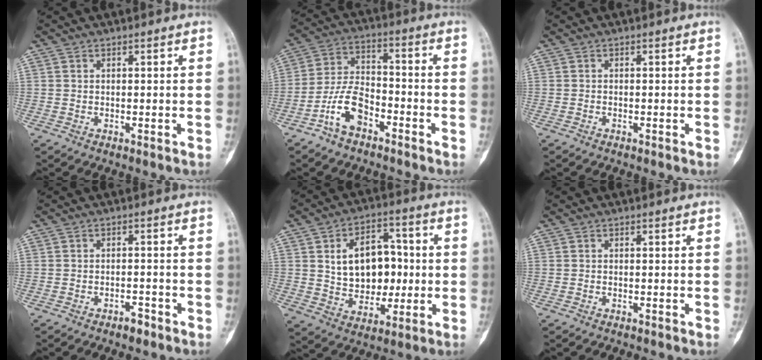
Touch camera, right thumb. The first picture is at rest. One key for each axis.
{"total": 9.2, "fx": -5.2, "fy": 5.0, "fz": 5.8, "tx": -0.111, "ty": 0.043, "tz": -0.105}
{"total": 0.0}
{"total": 2.2, "fx": -1.7, "fy": 1.0, "fz": 1.1, "tx": -0.019, "ty": 0.012, "tz": -0.026}
{"total": 14.1, "fx": 1.3, "fy": 9.9, "fz": 10.0, "tx": -0.115, "ty": 0.015, "tz": 0.029}
{"total": 0.0}